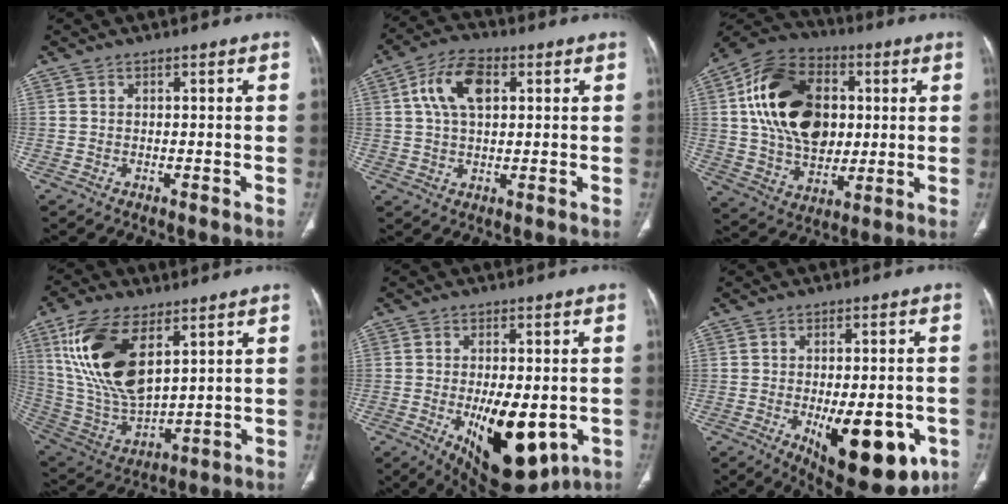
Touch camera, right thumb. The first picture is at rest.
{"total": 9.5, "force": [2.7, 5.3, 7.4], "torque": [-0.135, 0.012, 0.045]}
{"total": 22.2, "force": [3.7, 15.3, 15.7], "torque": [-0.256, 0.002, 0.066]}
{"total": 19.2, "force": [7.8, 9.2, 14.9], "torque": [-0.286, -0.029, 0.161]}
{"total": 16.6, "force": [-4.6, 8.0, 13.9], "torque": [-0.195, -0.014, -0.043]}
{"total": 18.0, "force": [-6.0, 7.8, 15.1], "torque": [-0.162, 0.002, -0.061]}